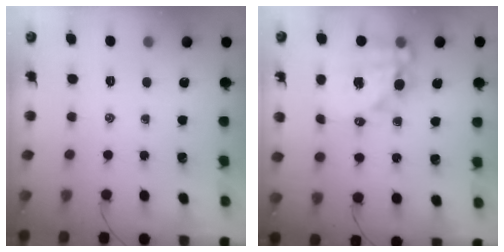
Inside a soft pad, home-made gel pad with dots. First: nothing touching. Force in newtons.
{"total": 13.5, "press": 13.2, "slide": 3.1}